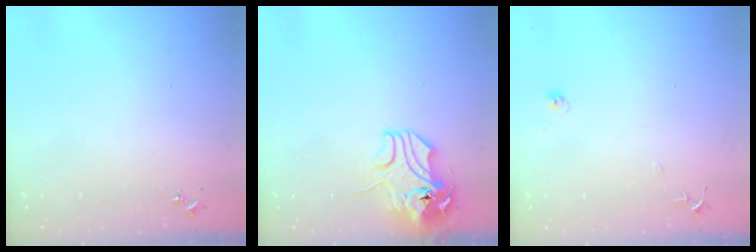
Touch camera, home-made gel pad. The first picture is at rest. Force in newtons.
{"total": 11.0, "press": 10.8, "slide": 1.9}
{"total": 6.4, "press": 6.4, "slide": 0.6}